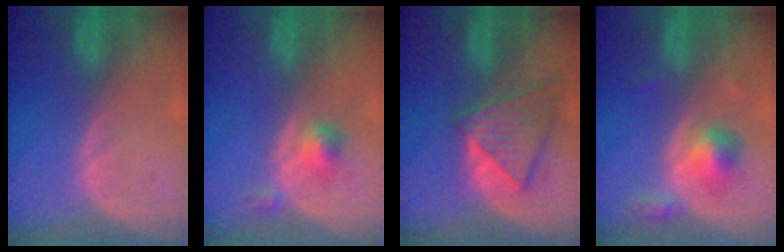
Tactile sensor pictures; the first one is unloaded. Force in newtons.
{"total": 3.0, "press": 2.8, "slide": 1.2}
{"total": 8.0, "press": 7.2, "slide": 3.6}
{"total": 4.4, "press": 4.4, "slide": 0.2}